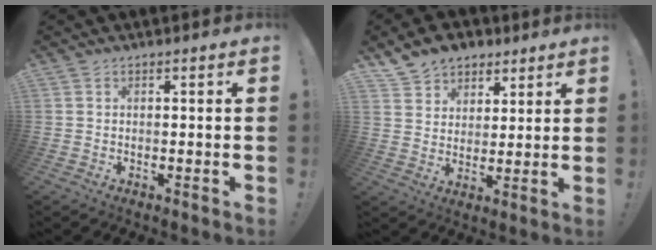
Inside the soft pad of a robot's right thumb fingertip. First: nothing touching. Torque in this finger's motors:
{"motor_torque": [0.86, 1.01, 0.40, 0.33, 0.03]}